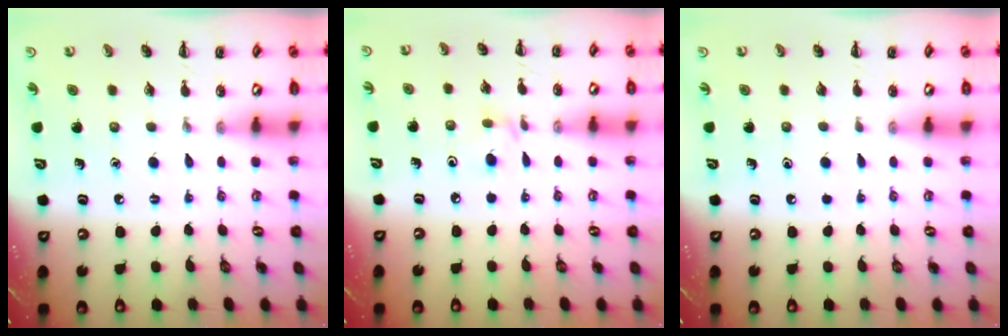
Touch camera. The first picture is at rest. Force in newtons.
{"total": 3.9, "press": 3.7, "slide": 1.4}
{"total": 0.0}